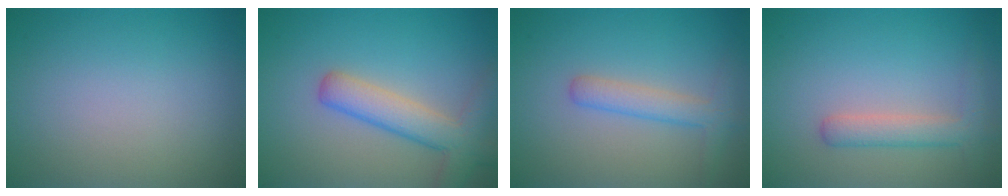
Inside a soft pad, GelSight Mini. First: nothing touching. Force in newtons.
{"total": 4.8, "press": 4.8, "slide": 0.3}
{"total": 2.7, "press": 2.7, "slide": 0.1}
{"total": 2.8, "press": 2.8, "slide": 0.2}